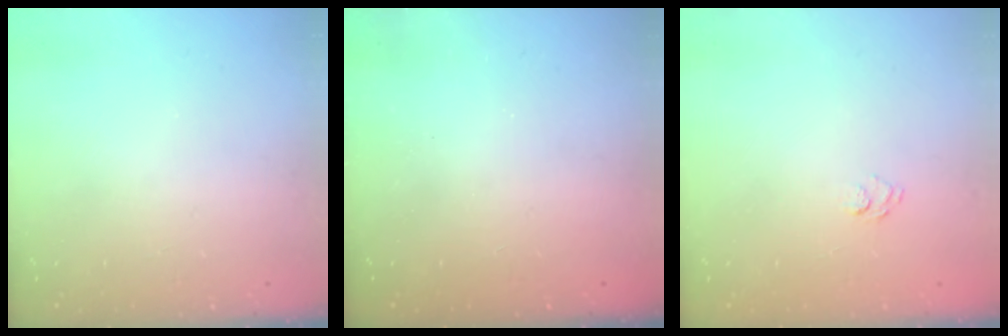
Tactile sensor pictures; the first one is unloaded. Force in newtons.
{"total": 2.3, "press": 2.1, "slide": 0.8}
{"total": 5.8, "press": 5.7, "slide": 1.1}